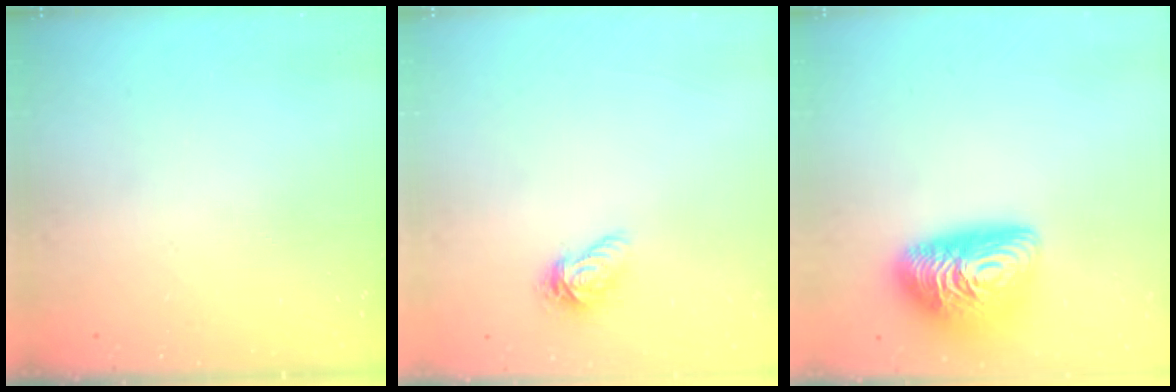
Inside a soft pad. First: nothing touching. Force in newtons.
{"total": 6.4, "press": 6.4, "slide": 0.1}
{"total": 15.8, "press": 15.8, "slide": 0.8}